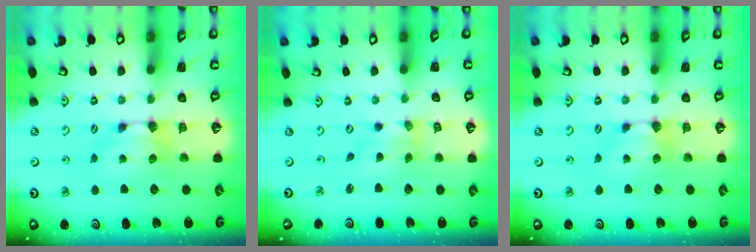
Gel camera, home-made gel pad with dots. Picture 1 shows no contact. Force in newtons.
{"total": 1.0, "press": 0.2, "slide": 0.9}
{"total": 0.0}